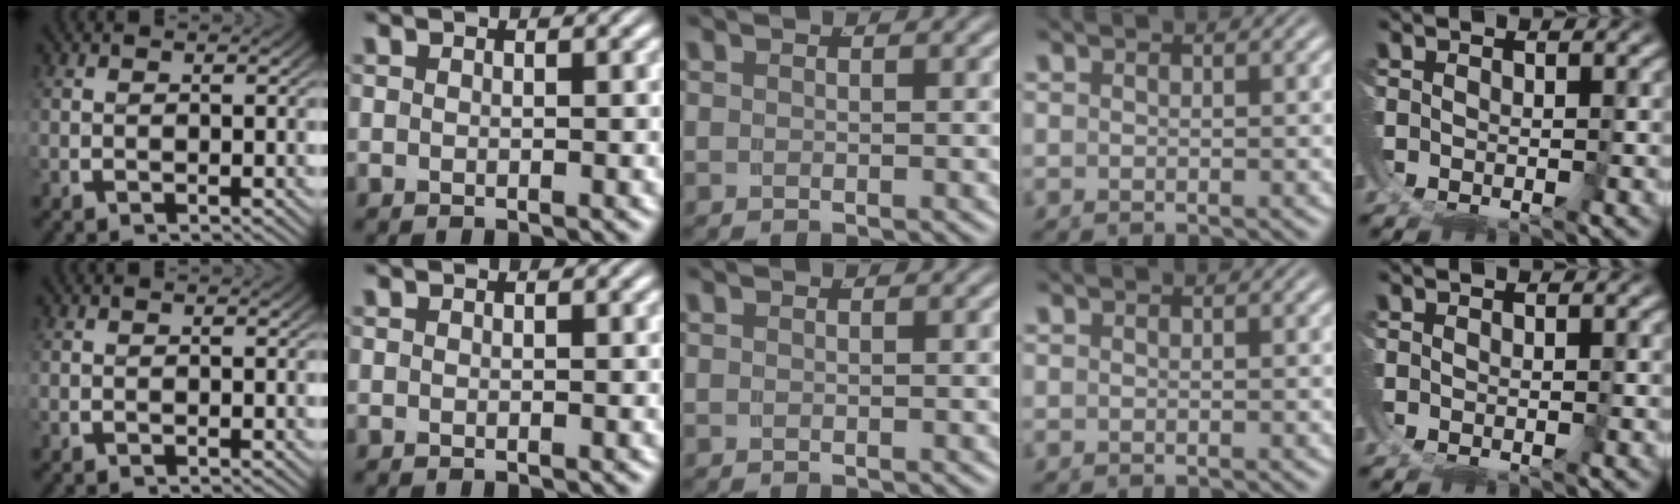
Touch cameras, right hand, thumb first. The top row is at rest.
{}